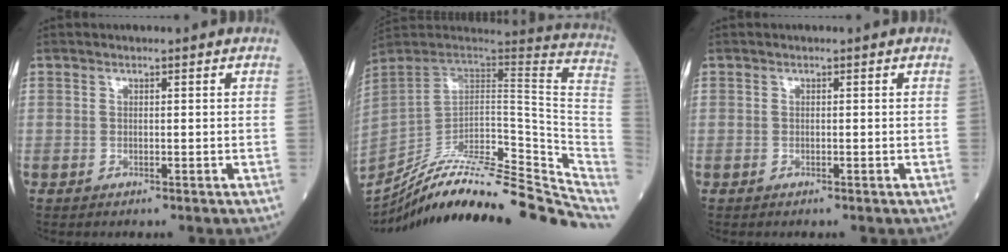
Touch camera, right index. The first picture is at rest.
{"total": 29.7, "force": [-26.8, 3.5, 12.3], "torque": [-0.101, 0.000, -0.377]}
{"total": 0.0}